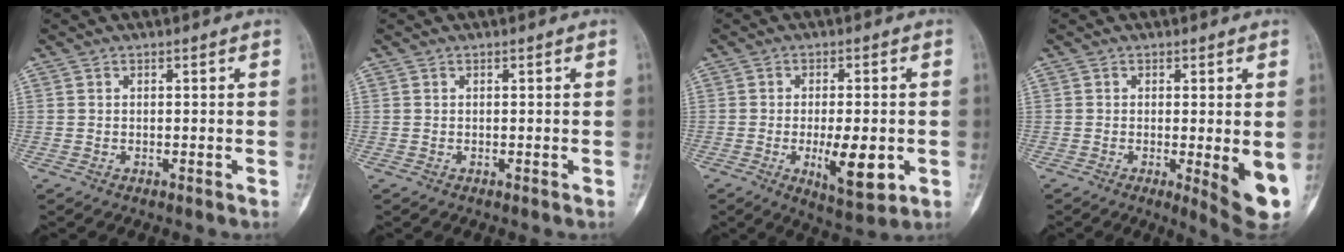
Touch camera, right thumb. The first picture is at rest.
{"total": 0.0}
{"total": 10.0, "force": [-2.3, 3.7, 9.0], "torque": [-0.132, -0.012, -0.027]}
{"total": 8.1, "force": [-1.6, 2.0, 7.7], "torque": [-0.100, -0.019, -0.019]}